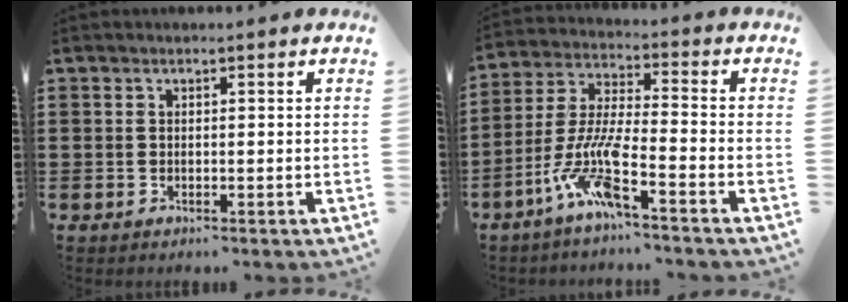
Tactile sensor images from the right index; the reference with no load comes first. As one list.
[{"total": 9.3, "force": [-6.1, 0.7, 7.0], "torque": [-0.174, -0.021, -0.124]}]